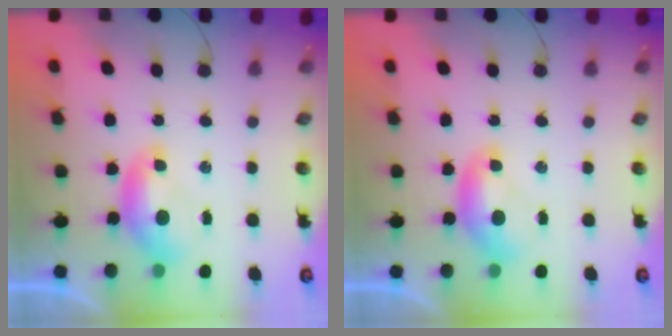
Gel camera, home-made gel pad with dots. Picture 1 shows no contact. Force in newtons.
{"total": 0.0}